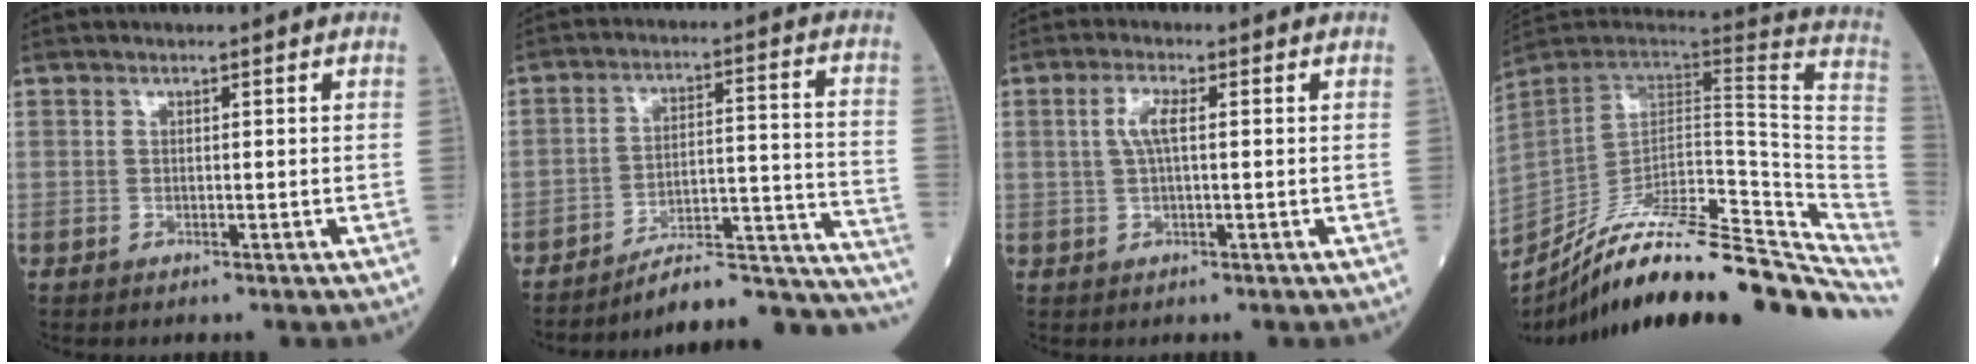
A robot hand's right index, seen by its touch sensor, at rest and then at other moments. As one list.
[{"total": 19.2, "force": [-18.4, 1.3, 5.2], "torque": [-0.009, 0.050, -0.254]}, {"total": 3.2, "force": [0.6, 0.7, 3.1], "torque": [-0.067, 0.008, 0.013]}, {"total": 29.7, "force": [-24.3, 6.1, 15.9], "torque": [-0.152, -0.014, -0.349]}]